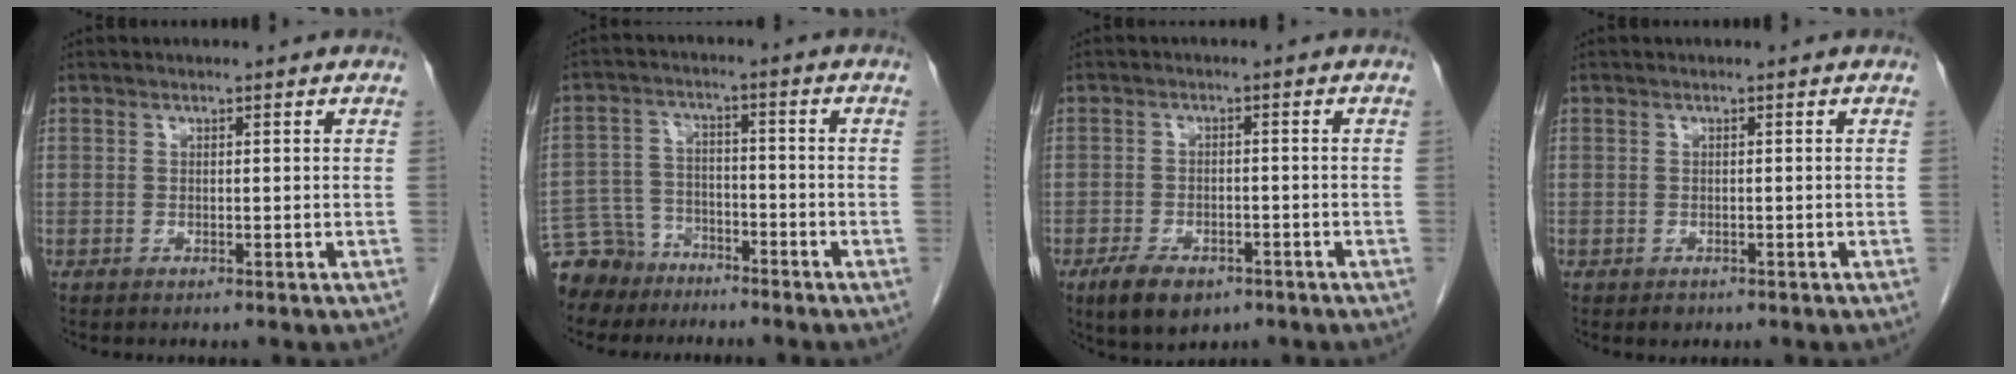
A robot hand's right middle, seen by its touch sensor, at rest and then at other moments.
{"total": 8.6, "force": [-7.2, 4.7, 0.1], "torque": [-0.011, 0.012, -0.131]}
{"total": 7.3, "force": [-4.8, 3.7, 4.1], "torque": [-0.074, -0.004, -0.074]}
{"total": 0.7, "force": [-0.4, 0.6, 0.1], "torque": [-0.001, 0.001, -0.001]}